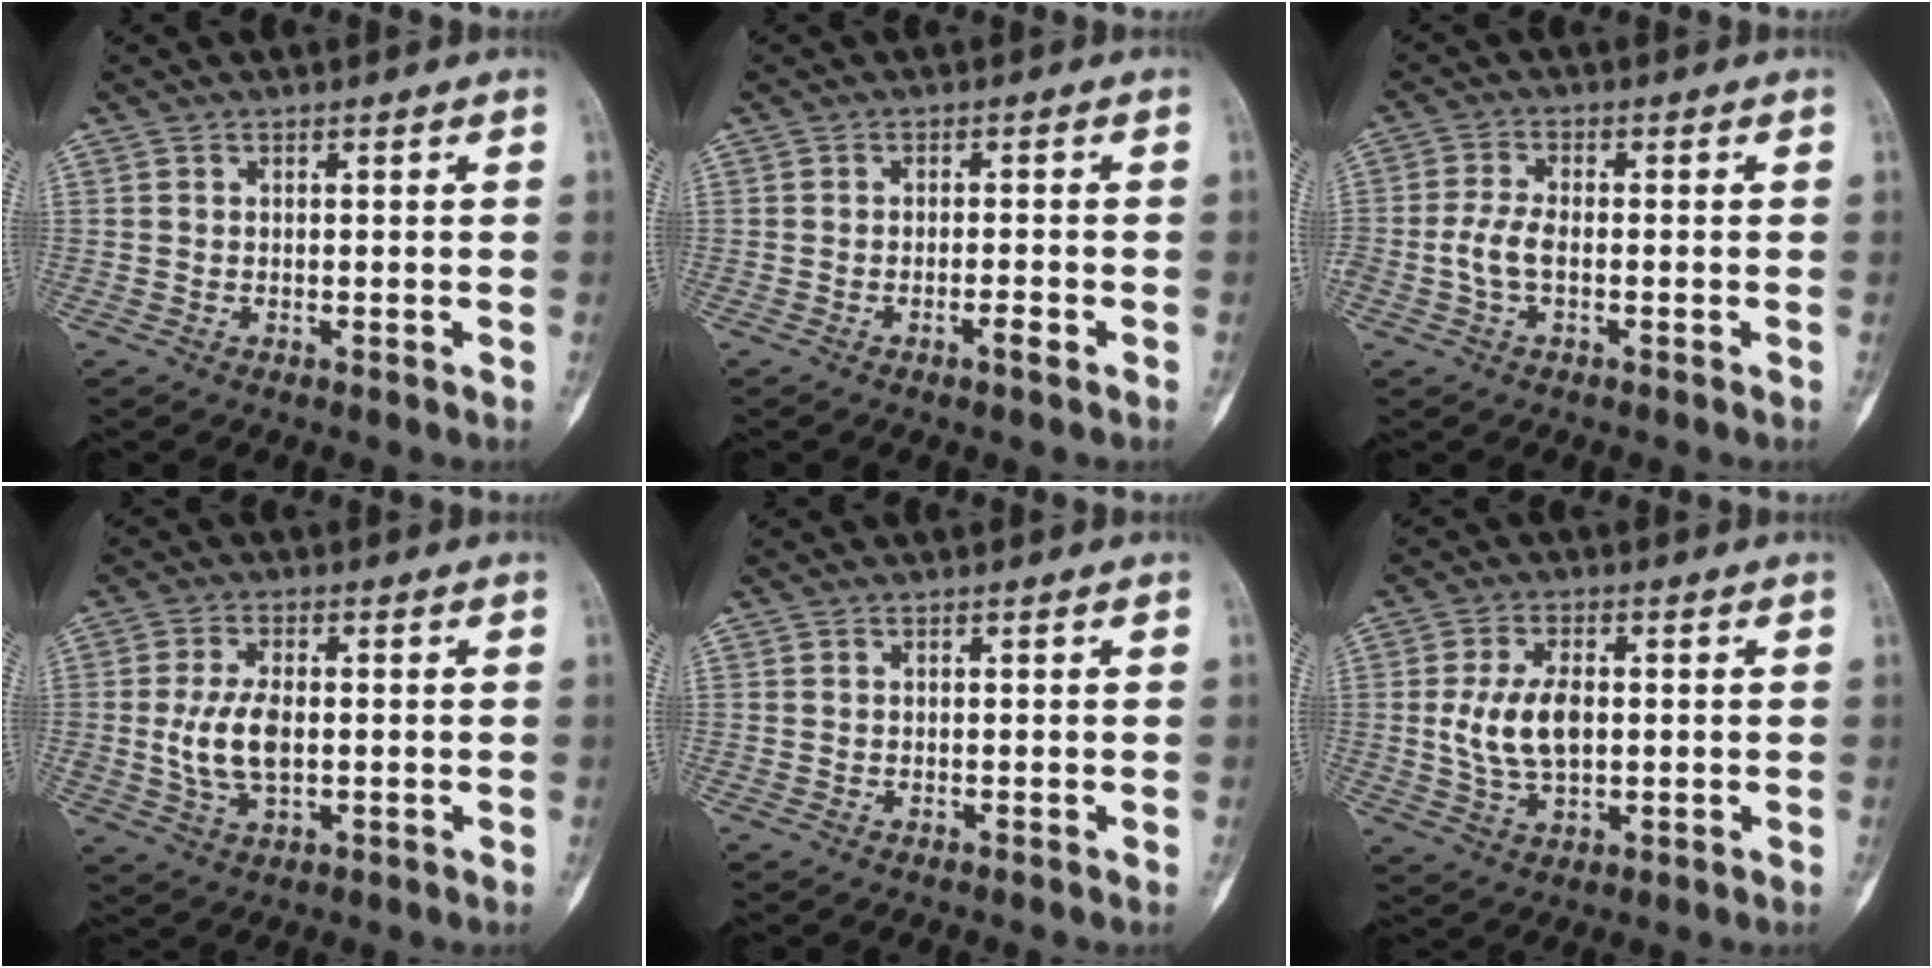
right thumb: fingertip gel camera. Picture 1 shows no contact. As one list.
[{"total": 2.2, "force": [-1.2, 0.3, 1.8], "torque": [-0.034, 0.003, -0.021]}, {"total": 4.4, "force": [-1.0, 2.2, 3.7], "torque": [-0.088, 0.013, -0.021]}, {"total": 7.8, "force": [-0.1, 4.2, 6.6], "torque": [-0.135, -0.001, 0.001]}, {"total": 0.0}, {"total": 9.1, "force": [0.4, 5.2, 7.5], "torque": [-0.143, 0.000, 0.013]}]